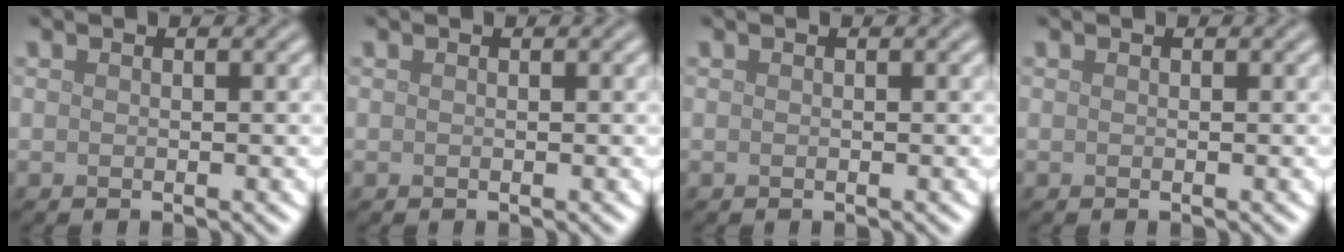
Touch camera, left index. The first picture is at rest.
{"total": 0.0}
{"total": 0.0}
{"total": 0.0}